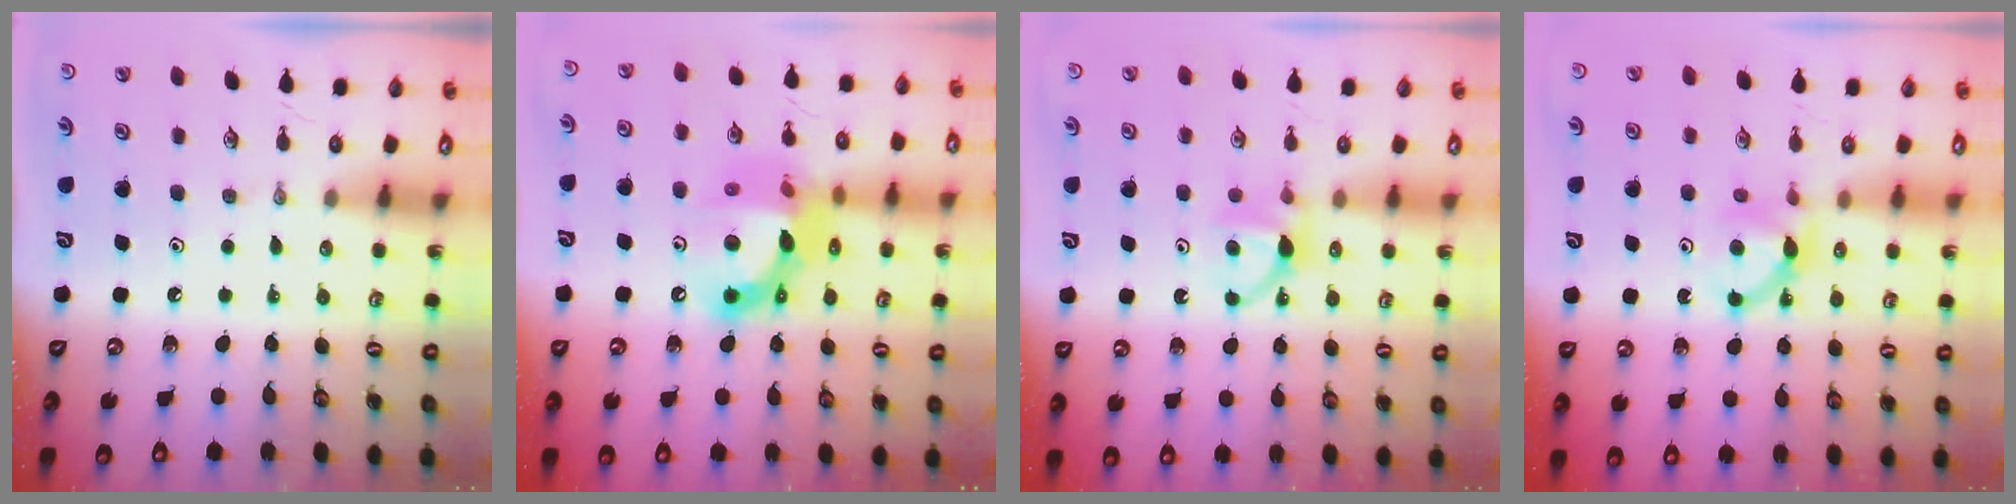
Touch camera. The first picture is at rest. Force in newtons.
{"total": 16.1, "press": 16.0, "slide": 1.4}
{"total": 5.3, "press": 5.2, "slide": 0.8}
{"total": 6.7, "press": 6.7, "slide": 0.5}